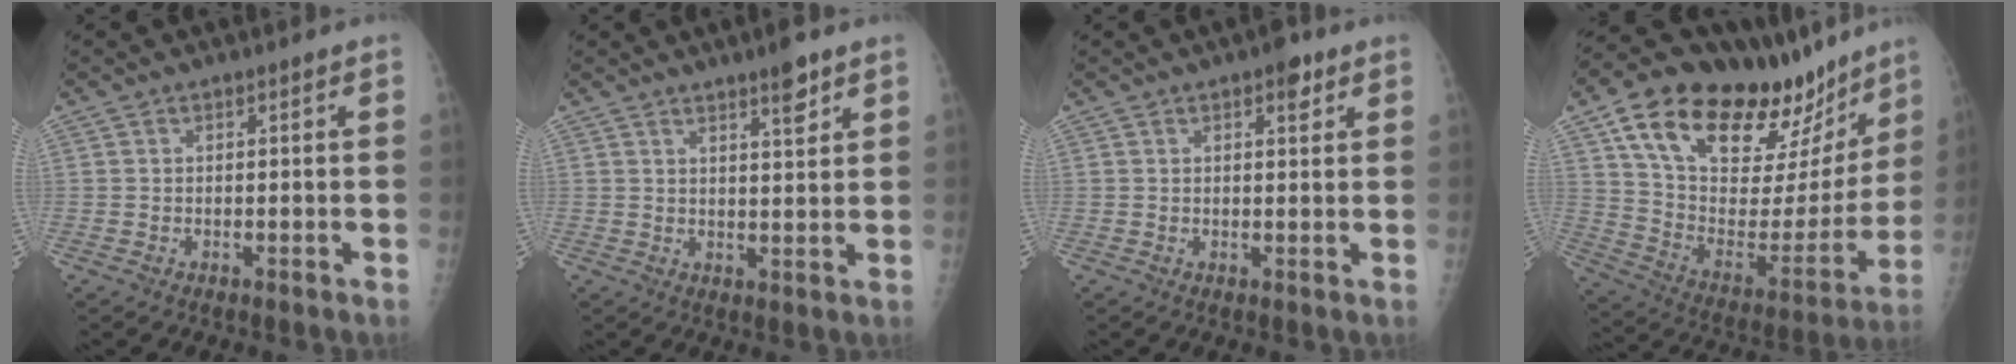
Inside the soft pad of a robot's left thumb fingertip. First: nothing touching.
{"total": 3.3, "force": [2.3, 0.4, 2.3], "torque": [-0.032, -0.016, 0.036]}
{"total": 3.0, "force": [1.7, 1.3, 2.1], "torque": [-0.018, -0.005, 0.021]}
{"total": 32.9, "force": [21.2, 14.1, 20.9], "torque": [-0.296, -0.047, 0.337]}